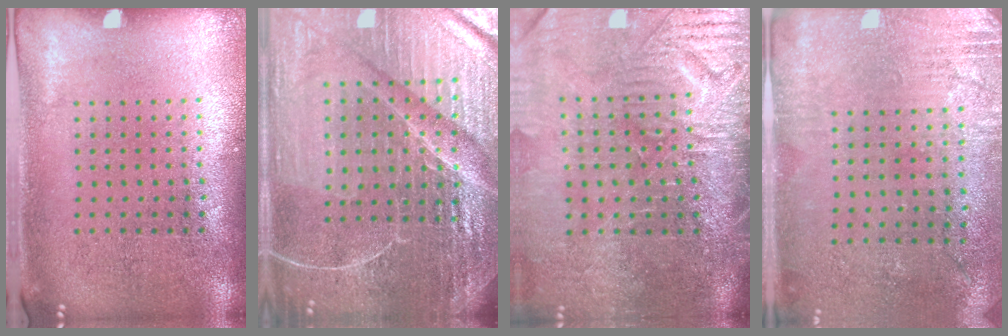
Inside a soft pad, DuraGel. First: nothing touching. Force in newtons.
{"total": 6.8, "press": 6.0, "slide": 3.3}
{"total": 4.8, "press": 4.1, "slide": 2.5}
{"total": 2.8, "press": 2.4, "slide": 1.5}